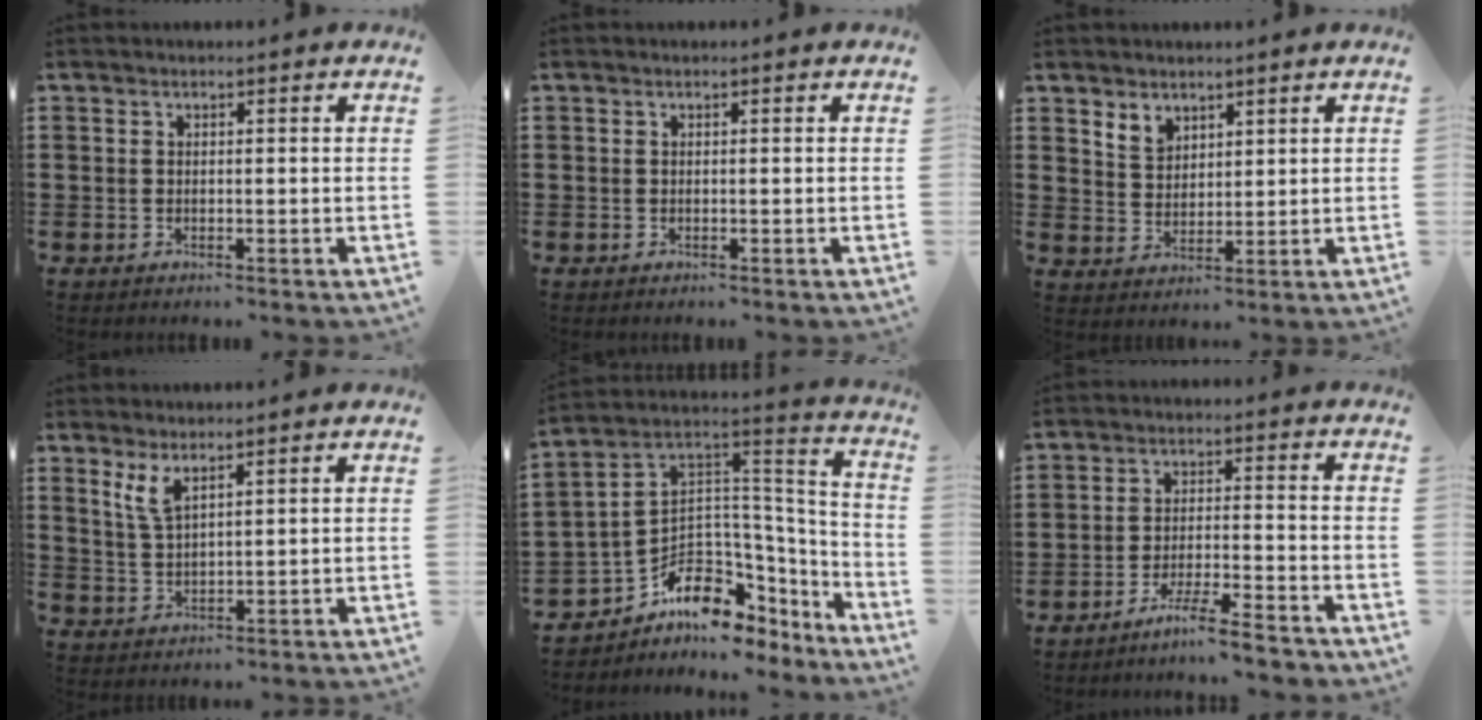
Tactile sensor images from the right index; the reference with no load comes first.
{"total": 0.0}
{"total": 3.3, "force": [2.7, 2.0, 0.4], "torque": [-0.018, 0.005, 0.052]}
{"total": 3.8, "force": [2.5, 1.1, 2.7], "torque": [-0.060, 0.003, 0.045]}
{"total": 9.3, "force": [-4.0, 6.5, 5.3], "torque": [-0.130, -0.019, -0.070]}
{"total": 5.7, "force": [-5.1, -0.3, 2.5], "torque": [-0.048, -0.009, -0.098]}